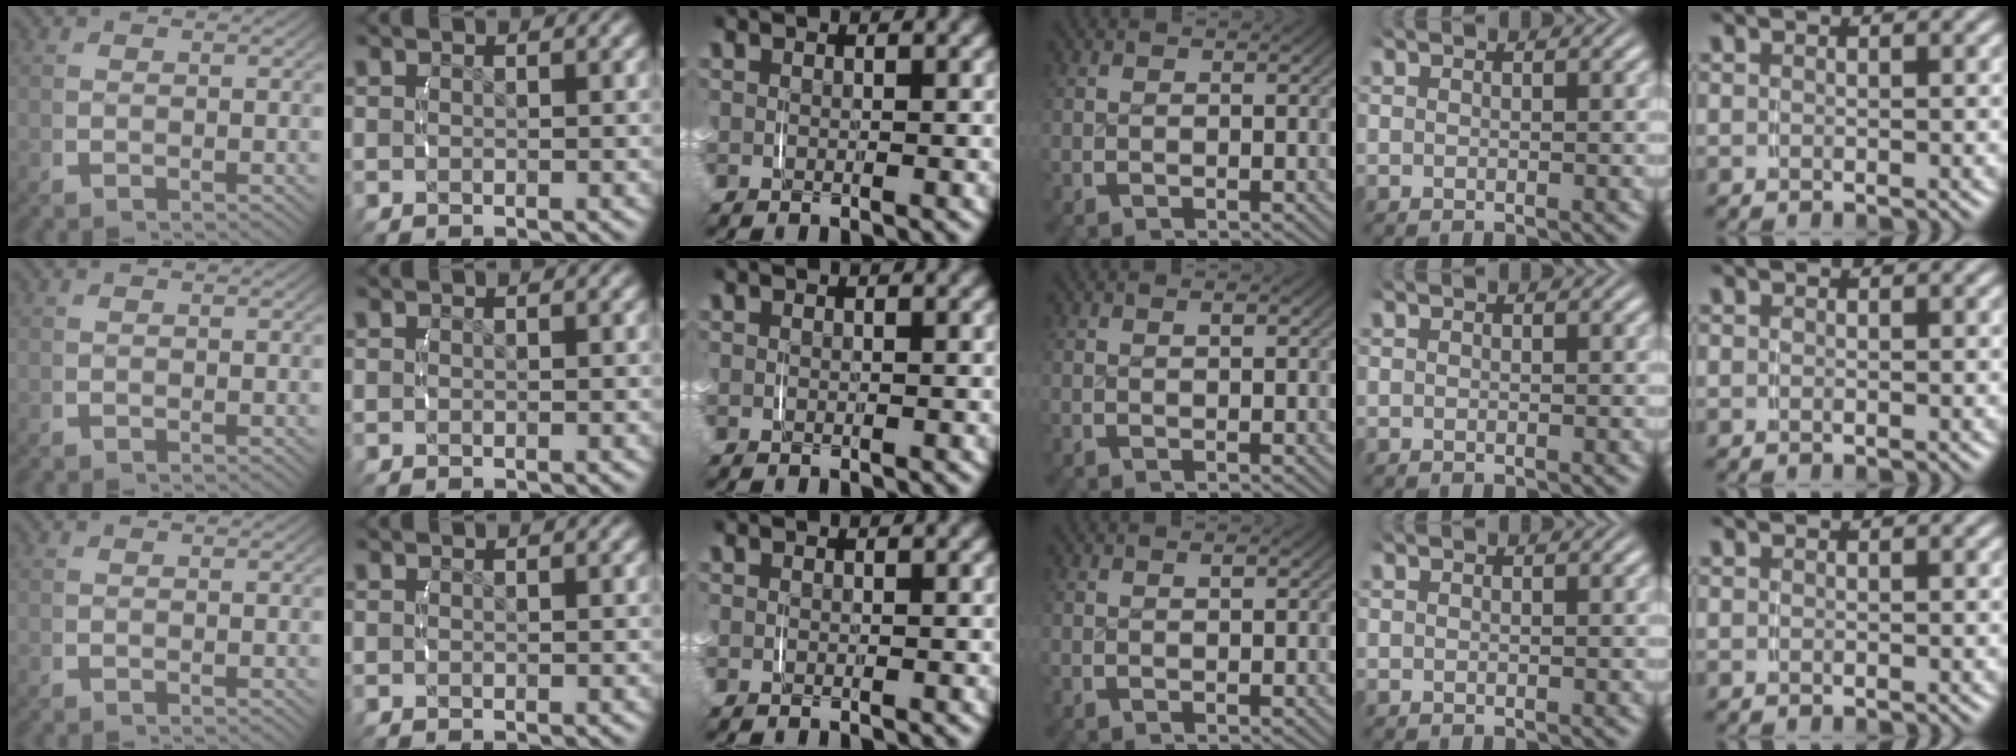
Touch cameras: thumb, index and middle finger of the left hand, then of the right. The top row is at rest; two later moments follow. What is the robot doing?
{"motion": "lift_and_place", "object": "small bumper sticker"}